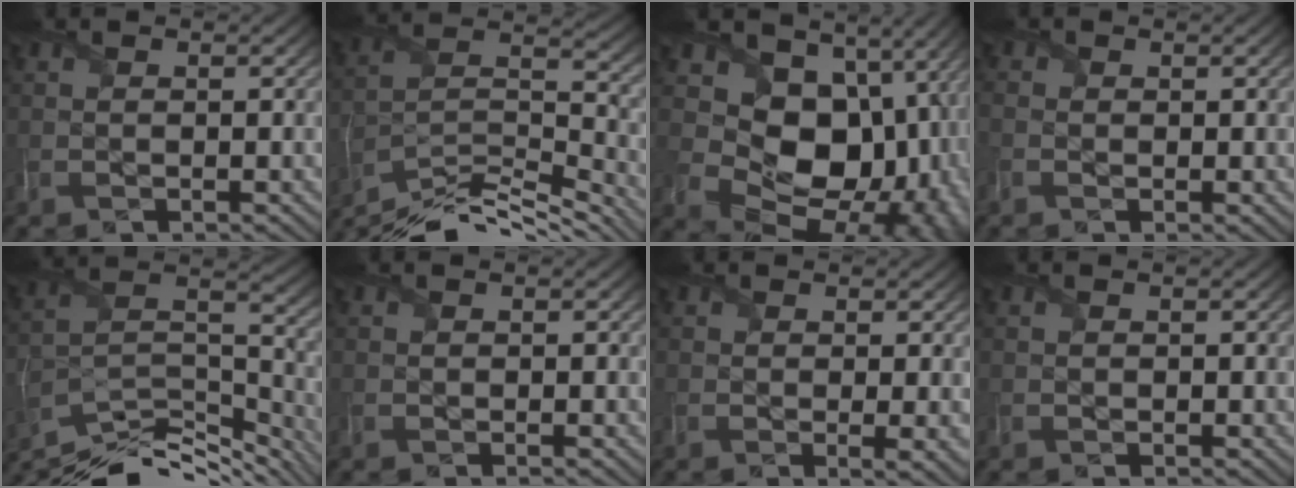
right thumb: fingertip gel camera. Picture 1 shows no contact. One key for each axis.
{"total": 14.1, "fx": -12.6, "fy": 2.8, "fz": 5.8, "tx": -0.115, "ty": 0.006, "tz": -0.219}
{"total": 16.7, "fx": 3.3, "fy": 12.9, "fz": 10.2, "tx": -0.149, "ty": -0.022, "tz": 0.081}
{"total": 1.4, "fx": -0.4, "fy": 1.3, "fz": 0.3, "tx": -0.008, "ty": -0.002, "tz": -0.009}
{"total": 12.8, "fx": -11.2, "fy": 3.1, "fz": 5.6, "tx": -0.105, "ty": 0.002, "tz": -0.187}
{"total": 0.0}
{"total": 2.6, "fx": 0.4, "fy": 0.8, "fz": 2.4, "tx": -0.039, "ty": -0.008, "tz": 0.005}
{"total": 0.0}